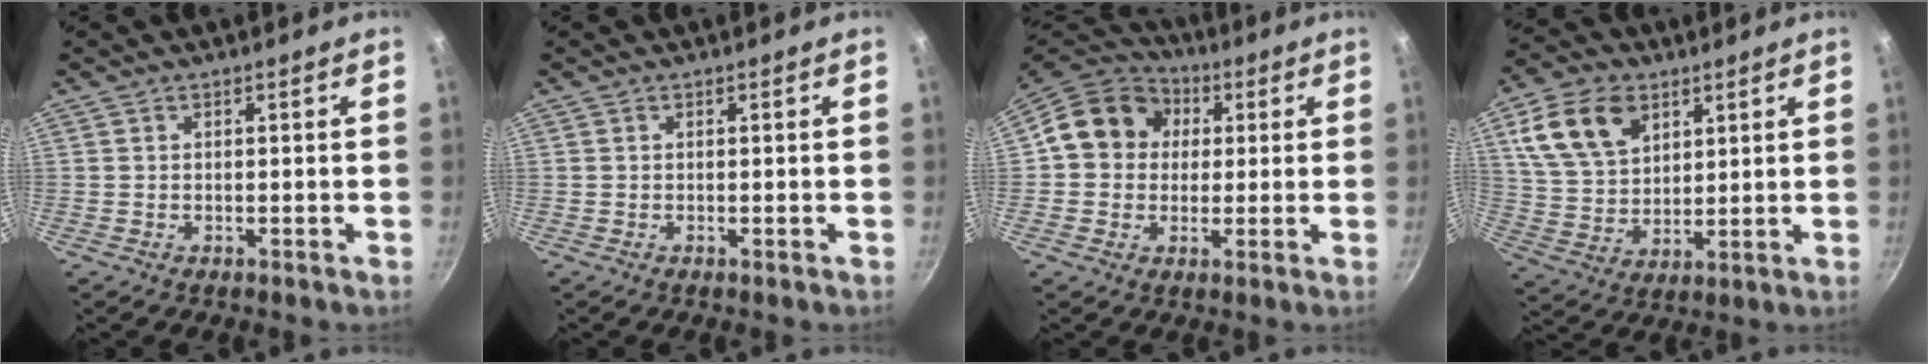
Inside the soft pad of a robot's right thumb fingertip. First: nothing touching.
{"total": 0.0}
{"total": 12.9, "force": [2.4, 11.4, 5.7], "torque": [-0.066, 0.023, 0.022]}
{"total": 14.2, "force": [6.3, 9.5, 8.5], "torque": [-0.136, -0.012, 0.126]}